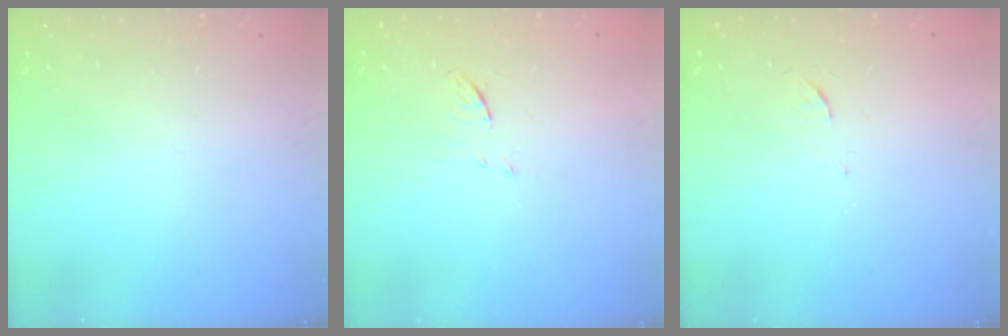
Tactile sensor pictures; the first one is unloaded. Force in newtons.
{"total": 3.9, "press": 3.6, "slide": 1.4}
{"total": 3.3, "press": 3.3, "slide": 0.5}